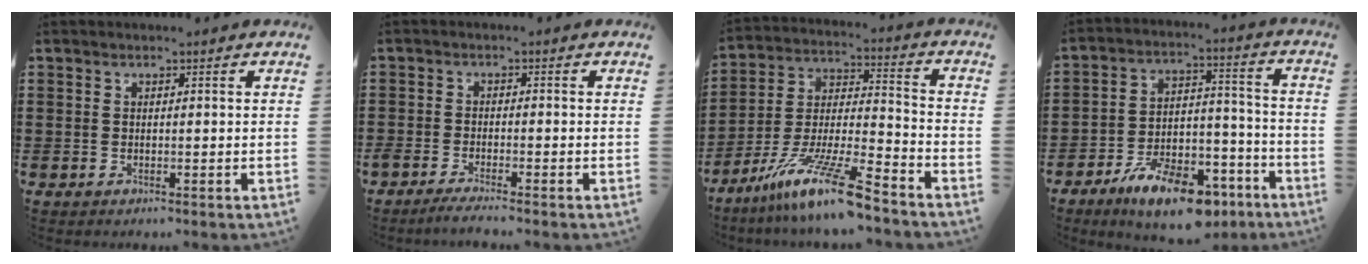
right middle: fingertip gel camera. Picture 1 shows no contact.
{"total": 1.9, "force": [-1.7, -0.1, 0.9], "torque": [-0.017, 0.001, -0.033]}
{"total": 12.3, "force": [-9.5, 0.6, 7.7], "torque": [-0.153, 0.006, -0.185]}
{"total": 11.7, "force": [-8.5, 4.2, 6.9], "torque": [-0.117, 0.038, -0.155]}